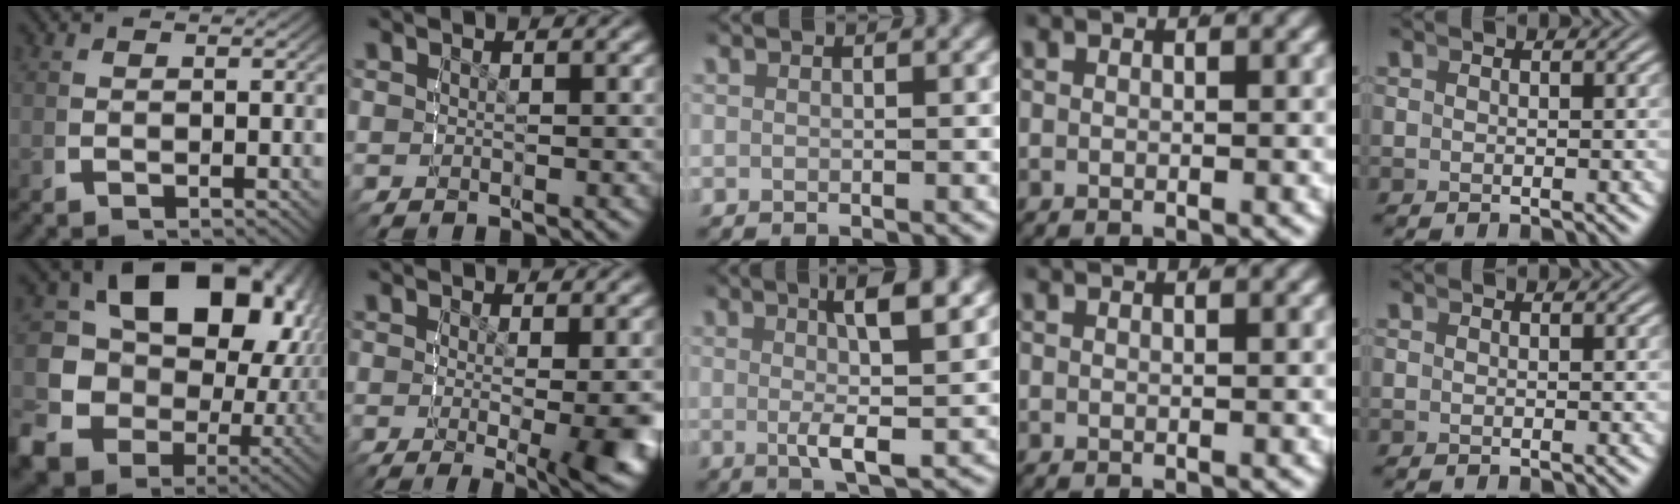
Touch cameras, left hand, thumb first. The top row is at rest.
{"thumb": {"total": 21.9, "force": [-1.4, 17.6, 13.1], "torque": [-0.267, -0.064, -0.024]}, "index": {"total": 5.0, "force": [-1.3, 0.4, 4.8], "torque": [-0.059, -0.020, -0.020]}, "middle": {"total": 5.6, "force": [1.3, 1.1, 5.3], "torque": [-0.087, -0.003, 0.026]}, "ring": {"total": 1.1, "force": [1.0, -0.4, 0.3], "torque": [0.004, 0.002, 0.015]}}